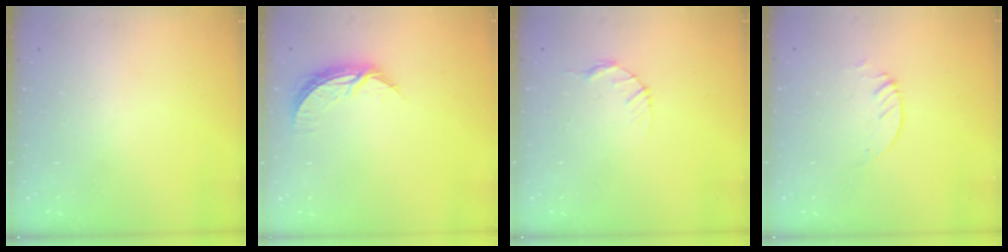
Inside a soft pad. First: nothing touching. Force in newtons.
{"total": 6.8, "press": 6.8, "slide": 0.3}
{"total": 3.9, "press": 3.8, "slide": 0.5}
{"total": 2.3, "press": 2.3, "slide": 0.2}